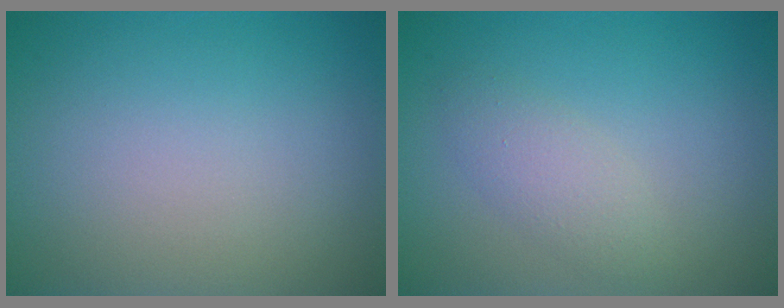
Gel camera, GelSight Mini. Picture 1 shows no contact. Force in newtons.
{"total": 2.2, "press": 2.2, "slide": 0.2}